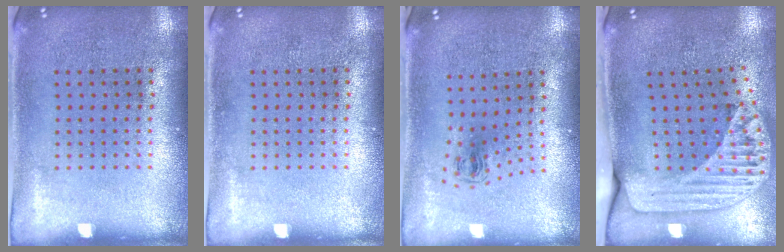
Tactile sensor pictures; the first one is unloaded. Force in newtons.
{"total": 0.0}
{"total": 0.7, "press": 0.4, "slide": 0.6}
{"total": 2.3, "press": 1.7, "slide": 1.5}